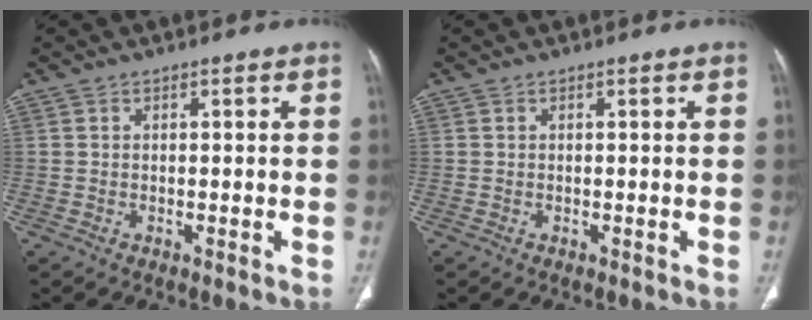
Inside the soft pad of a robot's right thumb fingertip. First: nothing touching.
{"total": 0.0}